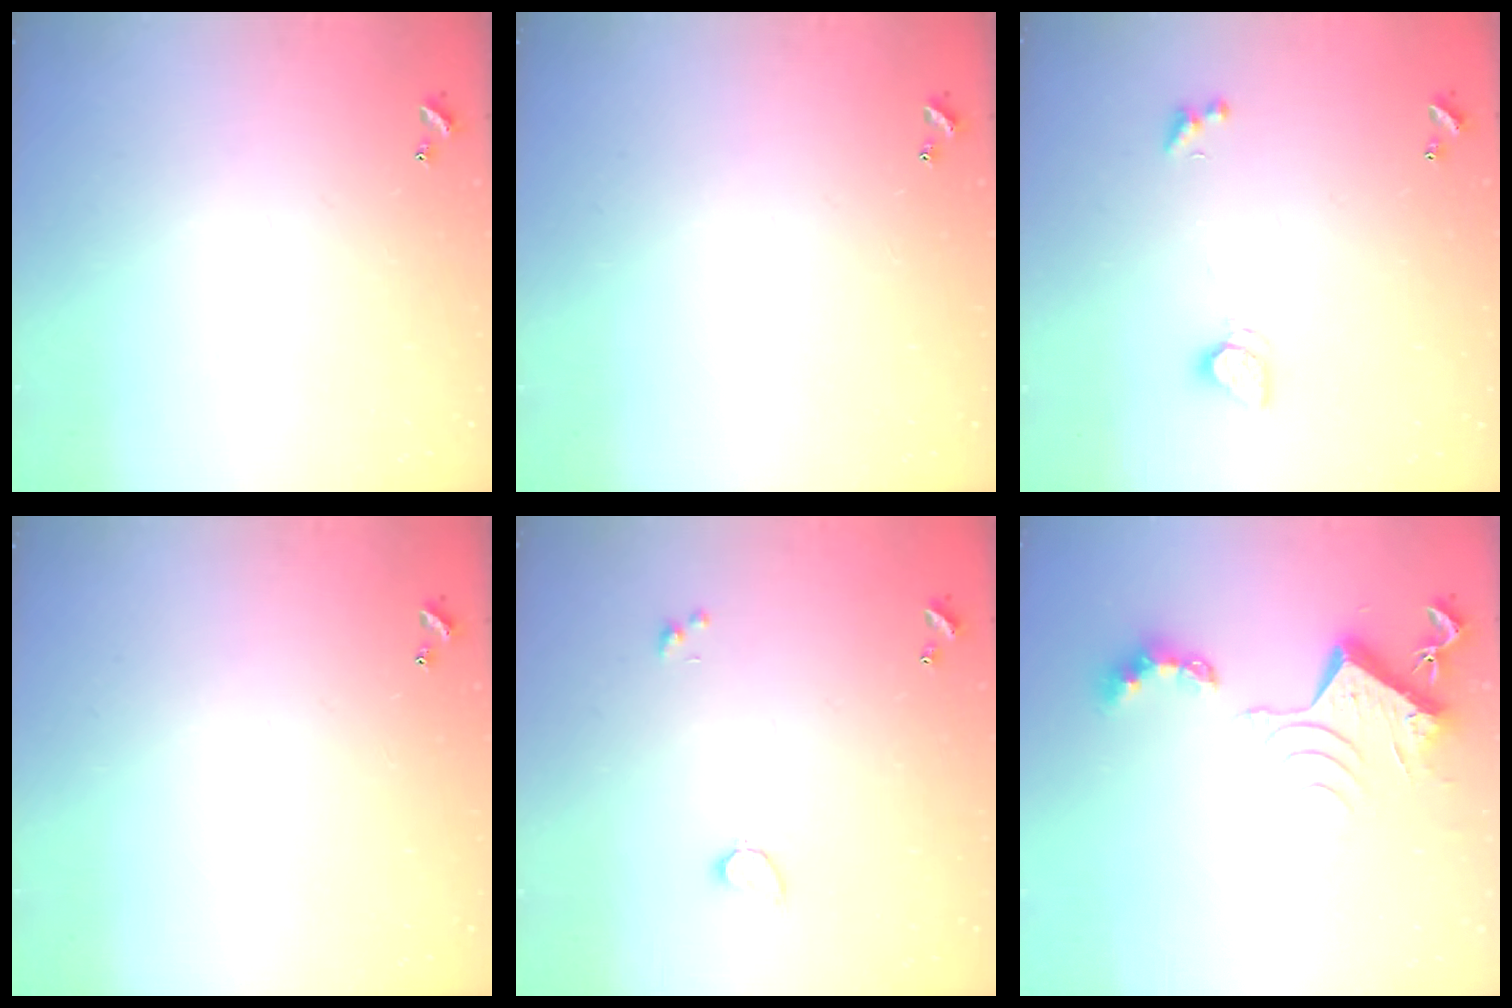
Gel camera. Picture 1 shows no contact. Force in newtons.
{"total": 0.0}
{"total": 2.0, "press": 2.0, "slide": 0.3}
{"total": 0.0}
{"total": 0.6, "press": 0.4, "slide": 0.5}
{"total": 8.5, "press": 8.5, "slide": 0.9}